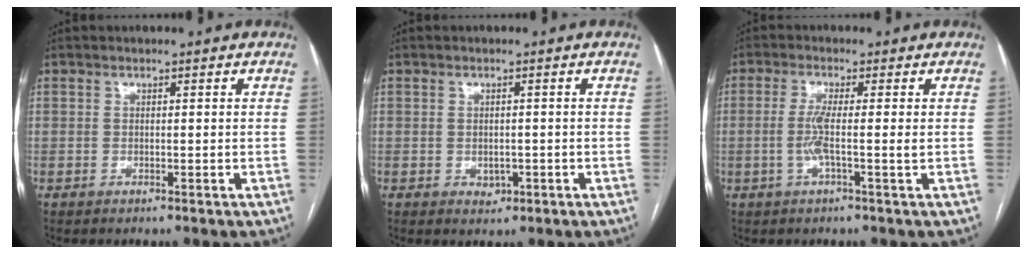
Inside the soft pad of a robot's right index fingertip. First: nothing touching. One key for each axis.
{"total": 1.7, "fx": -0.6, "fy": 1.2, "fz": 1.0, "tx": -0.014, "ty": 0.001, "tz": -0.002}
{"total": 3.7, "fx": -0.6, "fy": -0.5, "fz": 3.6, "tx": -0.077, "ty": -0.002, "tz": -0.013}